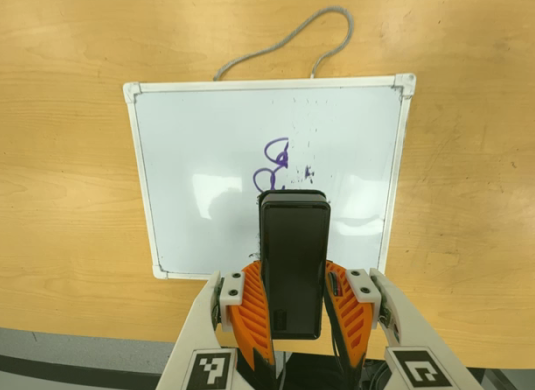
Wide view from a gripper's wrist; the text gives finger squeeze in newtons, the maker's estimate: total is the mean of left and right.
{"total": 9.7, "left": 7.7, "right": 11.7}